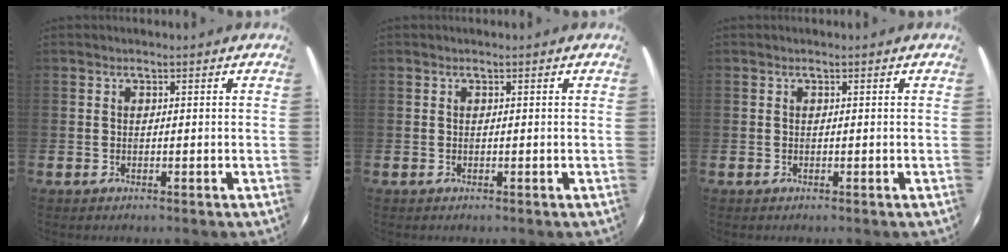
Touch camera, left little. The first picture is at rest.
{"total": 0.0}
{"total": 0.0}